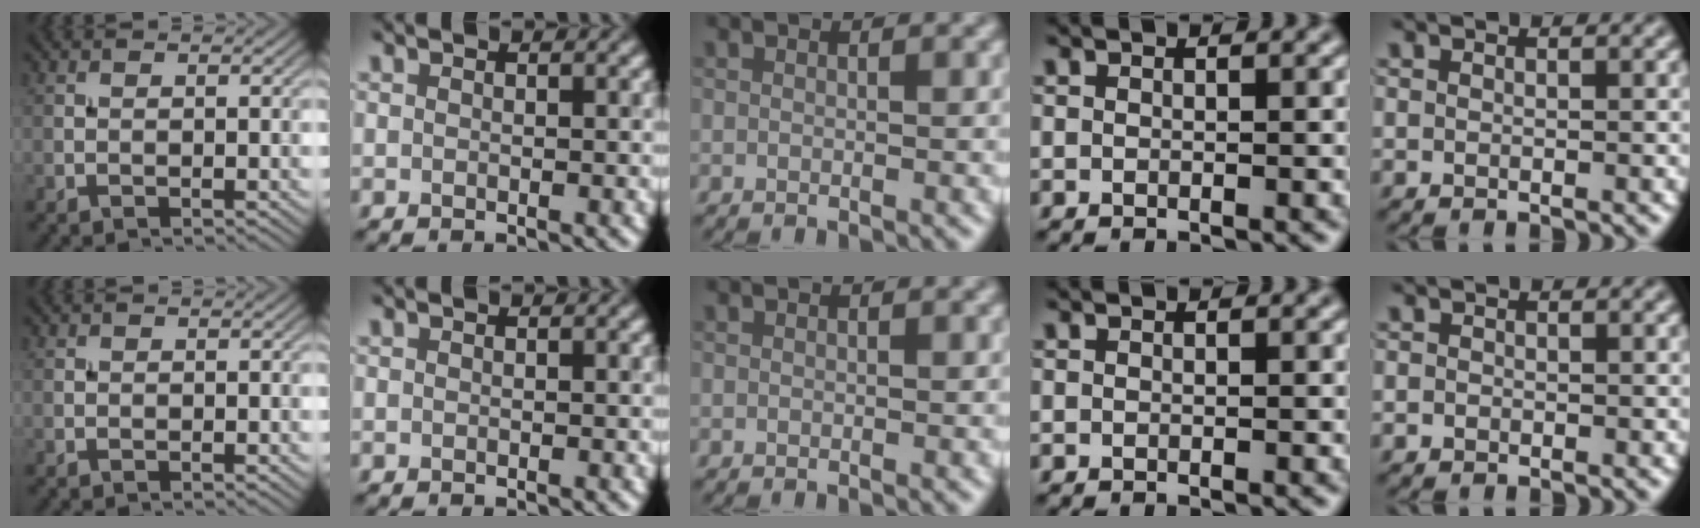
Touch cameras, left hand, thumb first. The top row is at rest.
{"little": {"total": 0.7, "force": [-0.2, 0.6, 0.1], "torque": [0.002, -0.003, -0.008]}}